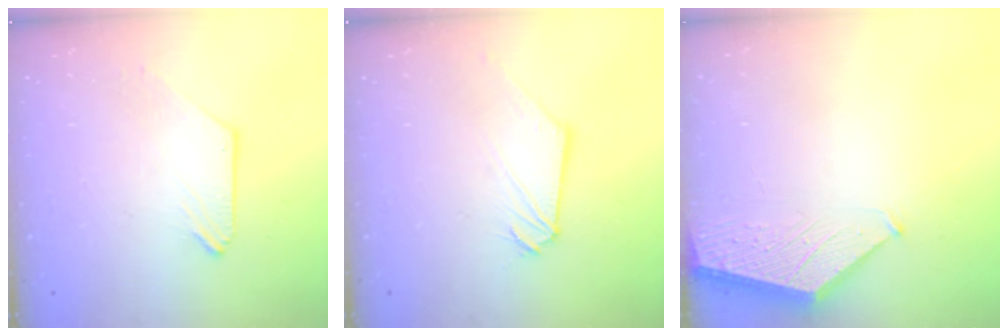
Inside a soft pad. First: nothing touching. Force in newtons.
{"total": 0.9, "press": 0.9, "slide": 0.2}
{"total": 1.6, "press": 1.6, "slide": 0.2}